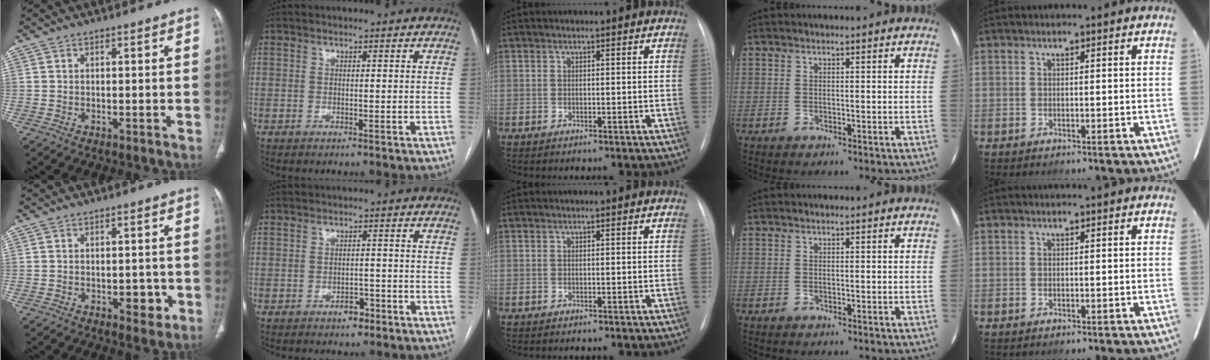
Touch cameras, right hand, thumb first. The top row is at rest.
{"thumb": {"total": 4.0, "force": [-1.5, 2.2, 2.9], "torque": [-0.022, 0.005, -0.014]}, "index": {"total": 2.5, "force": [-1.6, 1.4, 1.2], "torque": [-0.010, 0.006, -0.019]}}